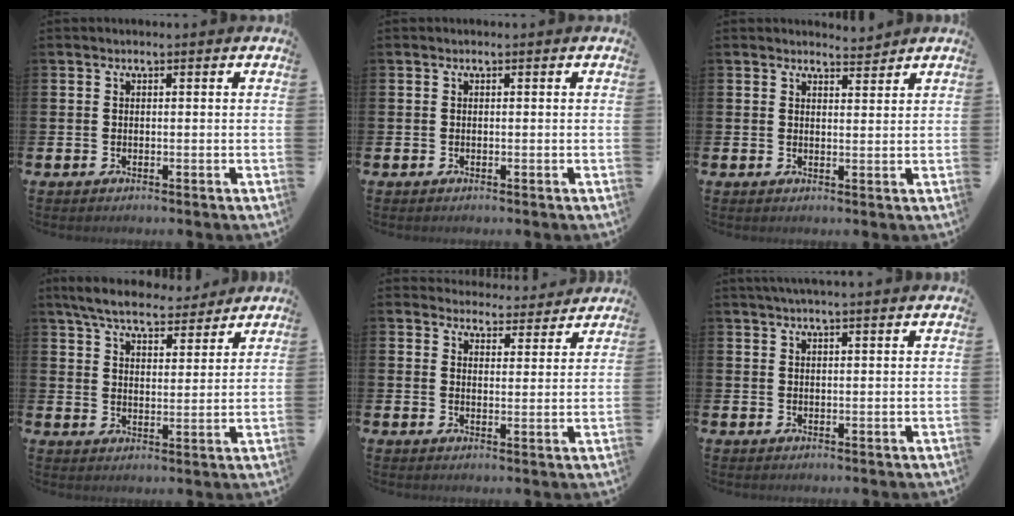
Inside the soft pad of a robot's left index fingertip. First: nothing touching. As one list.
[{"total": 0.0}, {"total": 2.9, "force": [2.9, 0.2, -0.1], "torque": [0.006, -0.019, 0.050]}, {"total": 6.6, "force": [6.2, 1.4, 1.8], "torque": [-0.057, -0.030, 0.110]}, {"total": 4.2, "force": [4.1, 1.0, -0.2], "torque": [-0.001, -0.034, 0.070]}, {"total": 2.2, "force": [2.1, -0.3, 0.7], "torque": [-0.012, -0.006, 0.037]}]